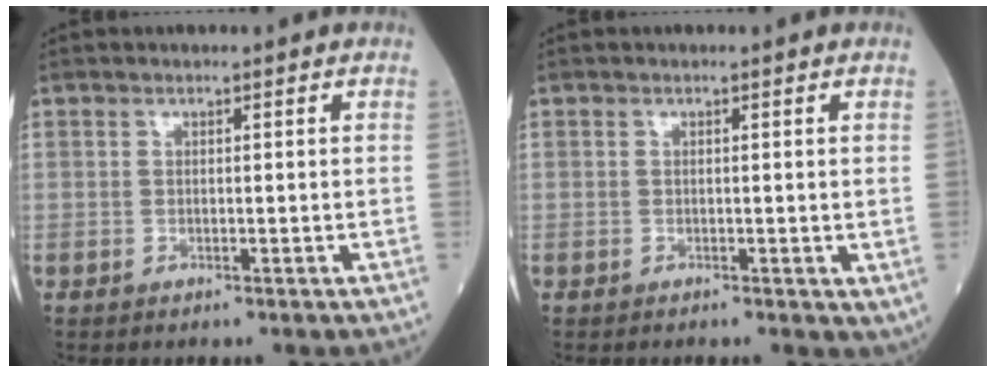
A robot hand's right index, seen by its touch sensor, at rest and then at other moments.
{"total": 1.3, "force": [-0.2, 0.7, 1.0], "torque": [-0.007, -0.001, -0.005]}